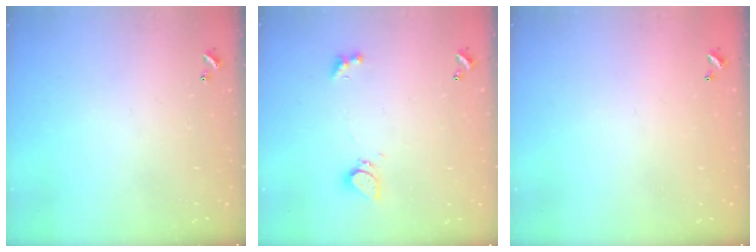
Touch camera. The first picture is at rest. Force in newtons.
{"total": 1.8, "press": 1.7, "slide": 0.5}
{"total": 2.8, "press": 2.8, "slide": 0.1}